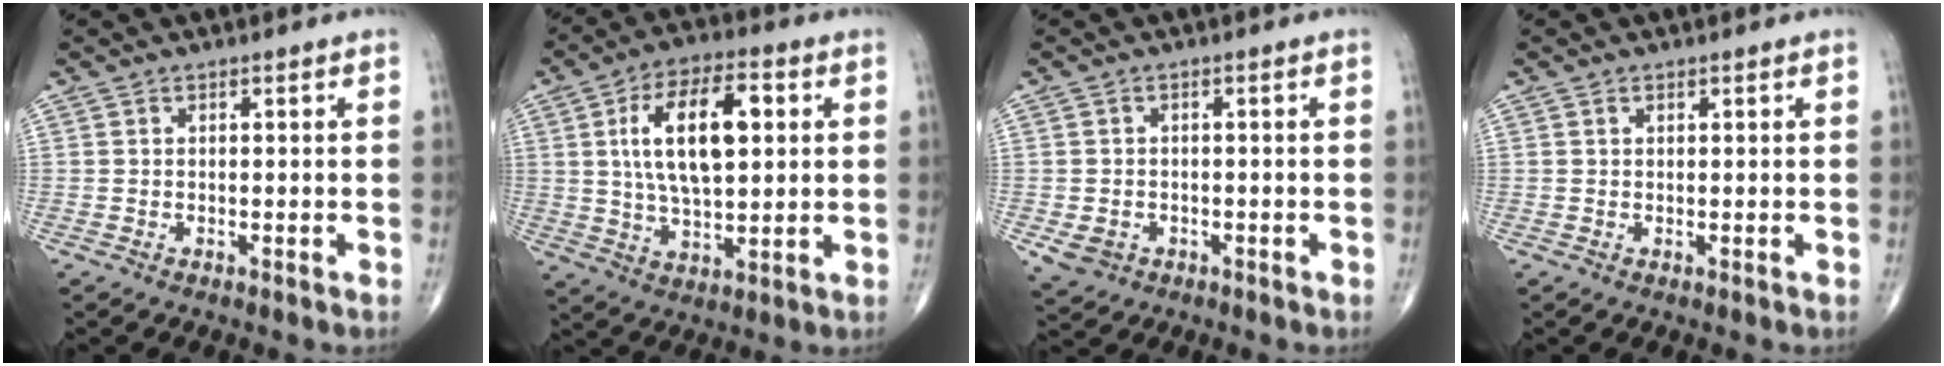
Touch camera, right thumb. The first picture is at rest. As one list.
[{"total": 16.2, "force": [3.4, 7.6, 13.9], "torque": [-0.229, 0.004, 0.059]}, {"total": 3.8, "force": [-1.3, 3.2, 1.5], "torque": [-0.023, 0.003, -0.013]}, {"total": 0.5, "force": [0.3, 0.3, 0.2], "torque": [-0.003, -0.001, 0.005]}]